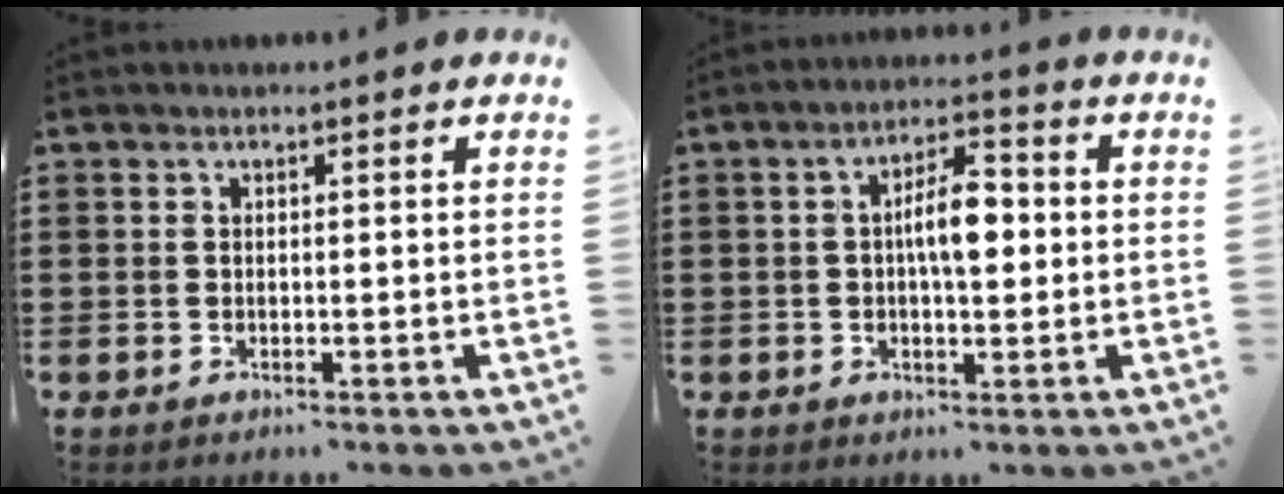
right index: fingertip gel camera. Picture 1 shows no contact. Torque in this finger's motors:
{"motor_torque": [1.20, -0.57, 0.29, 0.17]}